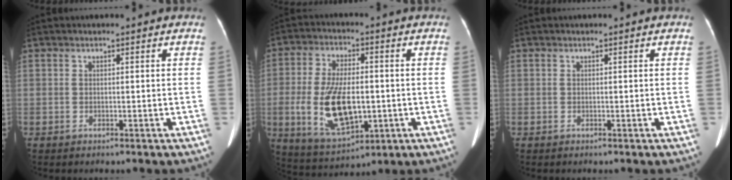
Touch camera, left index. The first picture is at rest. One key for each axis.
{"total": 13.2, "fx": -2.1, "fy": 6.0, "fz": 11.6, "tx": -0.231, "ty": -0.006, "tz": -0.022}
{"total": 0.0}